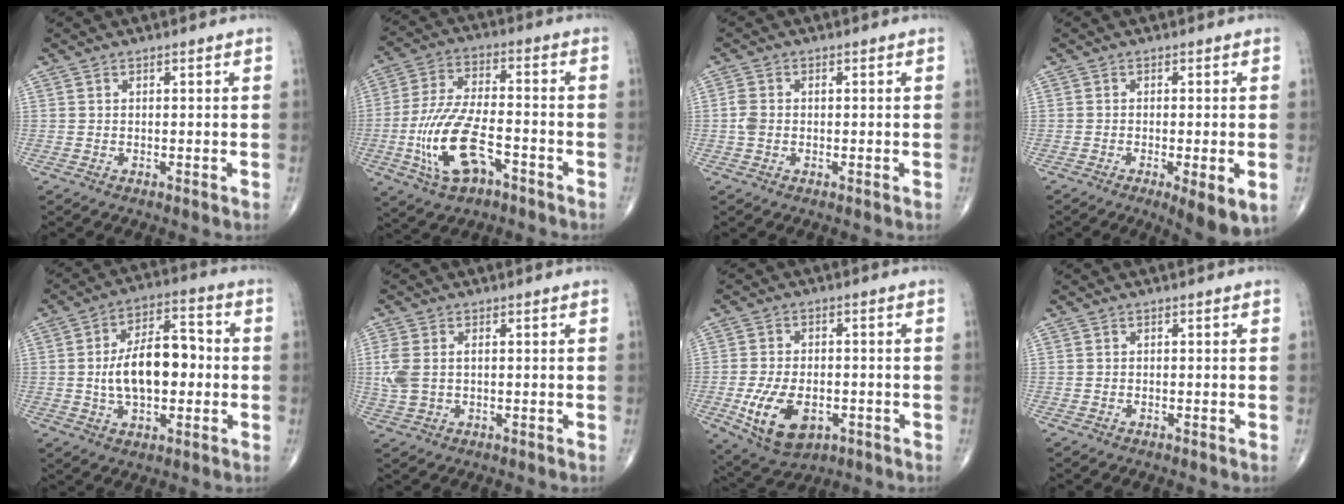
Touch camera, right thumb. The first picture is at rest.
{"total": 14.3, "force": [-5.5, 6.4, 11.6], "torque": [-0.242, 0.027, -0.099]}
{"total": 2.4, "force": [-0.2, 1.8, 1.6], "torque": [-0.040, 0.009, -0.007]}
{"total": 7.1, "force": [-2.5, 1.8, 6.4], "torque": [-0.090, -0.016, -0.036]}
{"total": 14.1, "force": [-0.6, 7.6, 11.8], "torque": [-0.182, 0.027, -0.014]}
{"total": 5.6, "force": [0.3, 3.6, 4.3], "torque": [-0.120, 0.006, 0.010]}
{"total": 11.5, "force": [-3.6, 6.9, 8.5], "torque": [-0.150, 0.003, -0.048]}
{"total": 0.0}